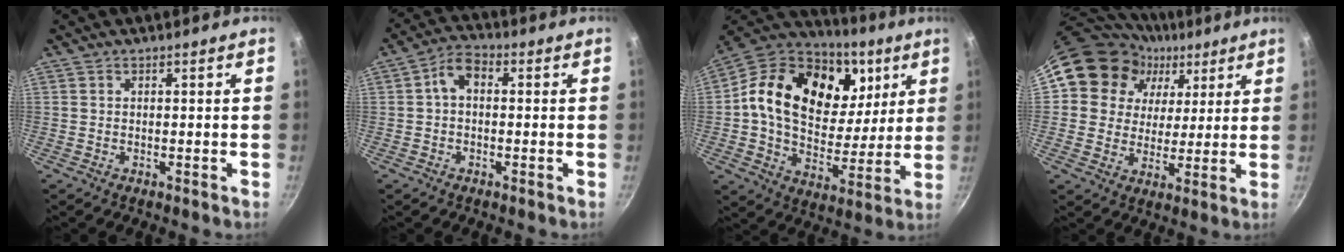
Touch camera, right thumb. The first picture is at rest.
{"total": 5.0, "force": [0.2, 3.4, 3.8], "torque": [-0.065, 0.016, -0.006]}
{"total": 27.7, "force": [8.6, 18.6, 18.6], "torque": [-0.290, -0.015, 0.131]}
{"total": 14.6, "force": [7.1, 12.0, 4.4], "torque": [-0.052, -0.011, 0.118]}